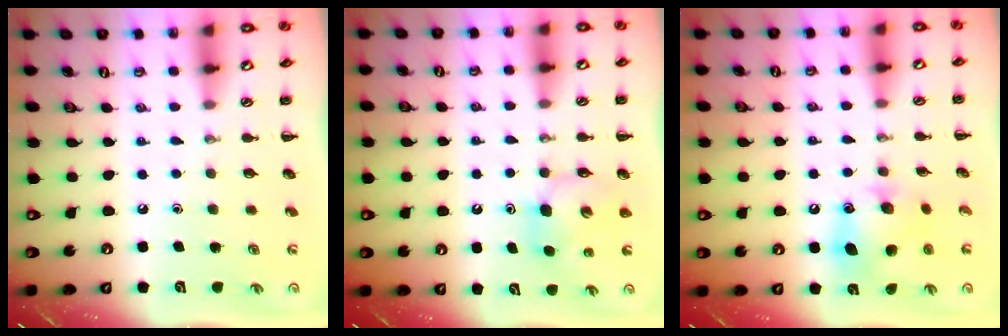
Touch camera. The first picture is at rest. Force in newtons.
{"total": 6.5, "press": 6.5, "slide": 1.0}
{"total": 11.7, "press": 11.6, "slide": 1.6}